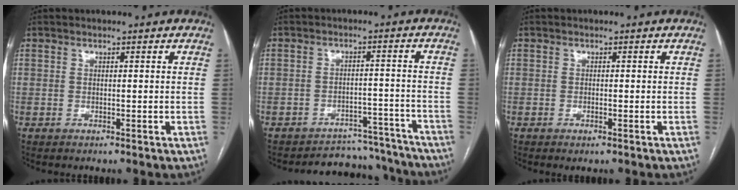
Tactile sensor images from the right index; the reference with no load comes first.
{"total": 10.7, "force": [-10.2, 3.4, -0.9], "torque": [0.035, 0.042, -0.127]}
{"total": 0.9, "force": [-0.6, 0.1, 0.7], "torque": [-0.014, -0.002, -0.007]}